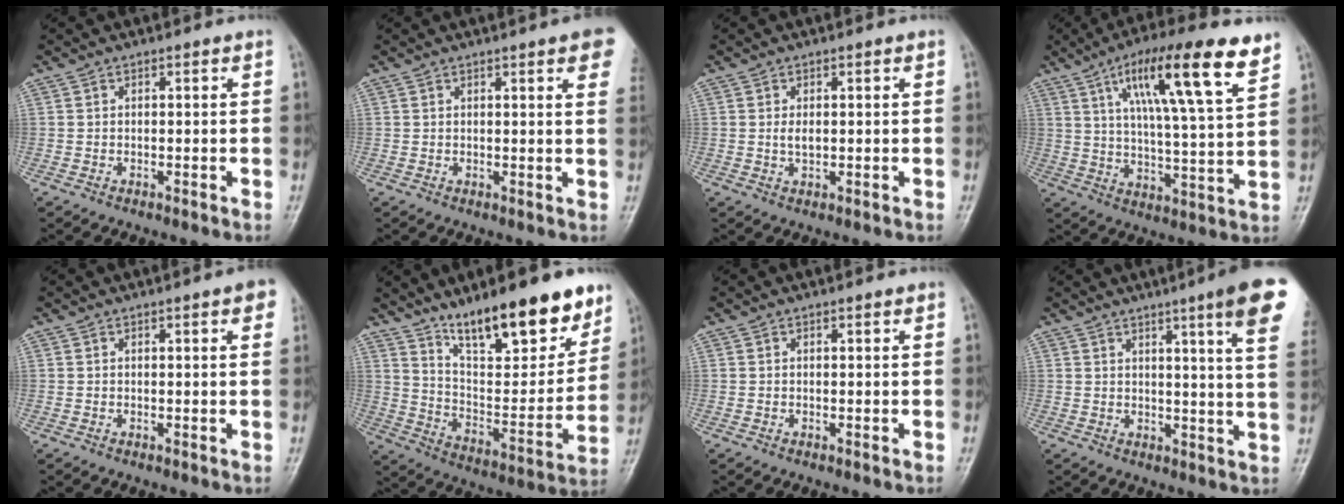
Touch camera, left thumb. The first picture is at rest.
{"total": 7.8, "force": [4.4, 1.3, 6.3], "torque": [-0.057, -0.003, 0.043]}
{"total": 1.9, "force": [0.4, 0.9, 1.6], "torque": [-0.027, -0.003, 0.010]}
{"total": 18.5, "force": [9.9, 3.3, 15.3], "torque": [-0.232, -0.029, 0.159]}
{"total": 6.4, "force": [3.1, 1.2, 5.5], "torque": [-0.055, -0.002, 0.032]}
{"total": 22.0, "force": [15.4, 6.8, 14.2], "torque": [-0.169, -0.075, 0.253]}
{"total": 0.6, "force": [0.5, 0.1, 0.4], "torque": [-0.006, -0.001, 0.006]}
{"total": 14.0, "force": [7.7, 0.5, 11.6], "torque": [-0.139, -0.032, 0.083]}